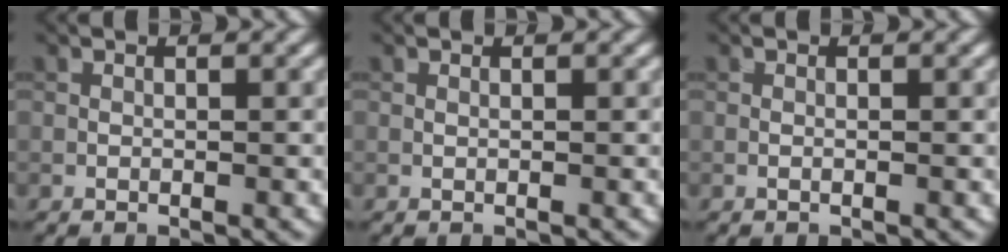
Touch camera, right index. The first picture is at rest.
{"total": 0.0}
{"total": 0.0}